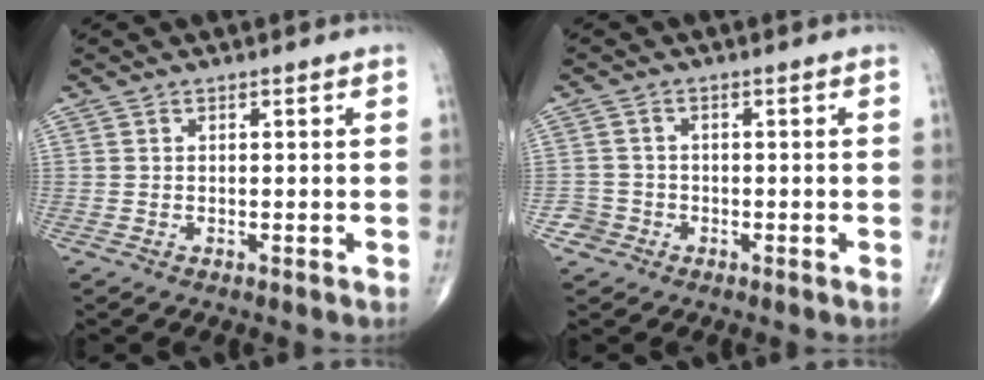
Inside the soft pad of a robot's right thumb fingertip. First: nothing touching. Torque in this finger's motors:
{"motor_torque": [0.31, 0.11, -0.42, -0.38, -0.01]}